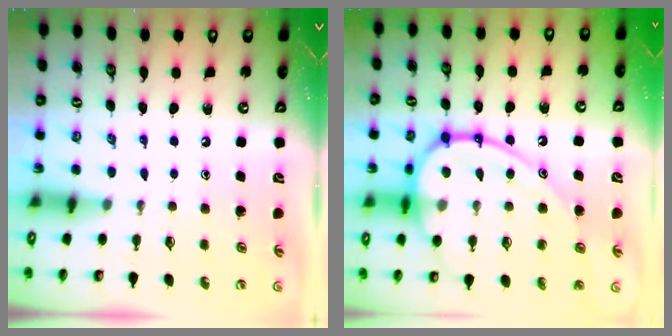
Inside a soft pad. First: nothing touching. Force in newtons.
{"total": 19.3, "press": 19.2, "slide": 1.8}